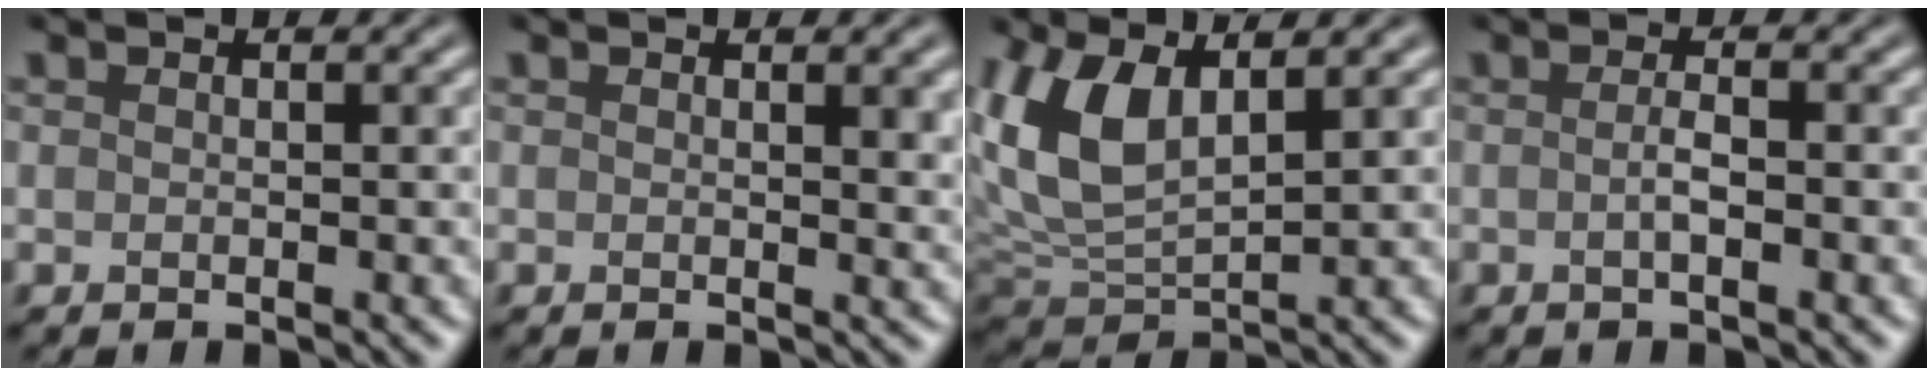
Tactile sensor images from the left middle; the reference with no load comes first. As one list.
[{"total": 2.3, "force": [0.5, 0.6, 2.1], "torque": [-0.018, 0.005, 0.008]}, {"total": 6.1, "force": [2.6, 2.8, 4.7], "torque": [-0.116, 0.001, 0.060]}, {"total": 1.4, "force": [-0.2, 0.3, 1.4], "torque": [-0.024, 0.004, -0.002]}]